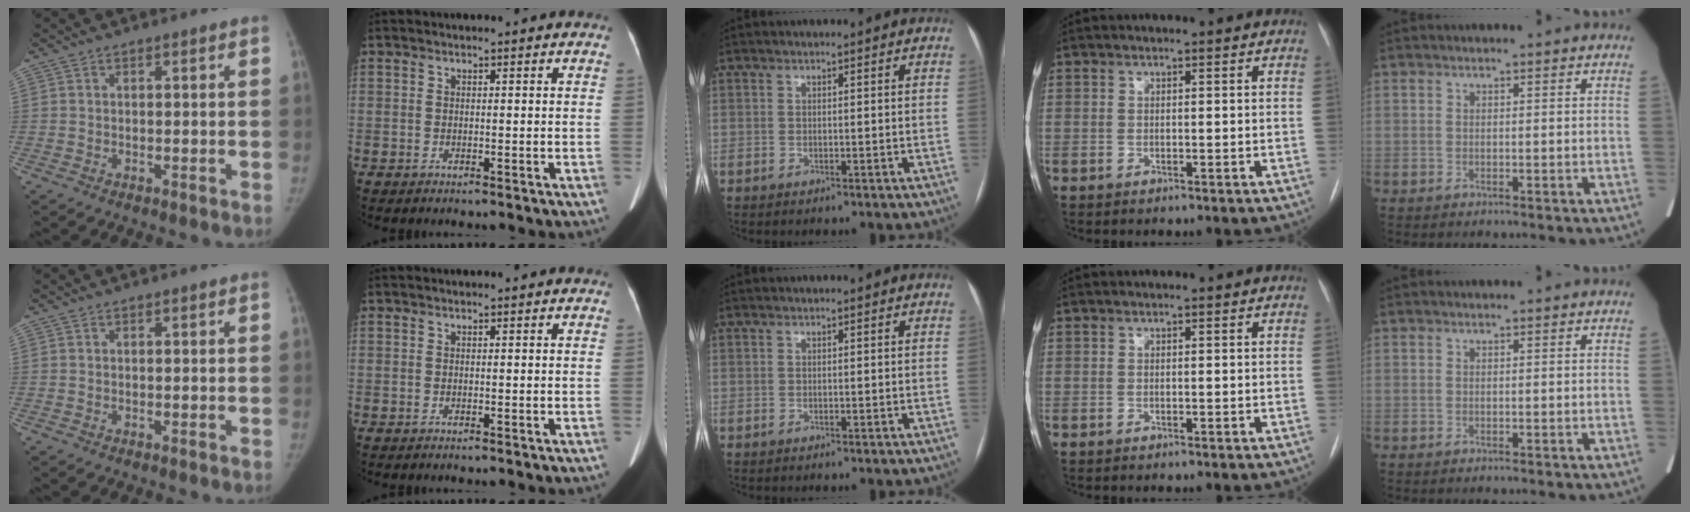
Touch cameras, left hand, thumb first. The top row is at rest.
{}